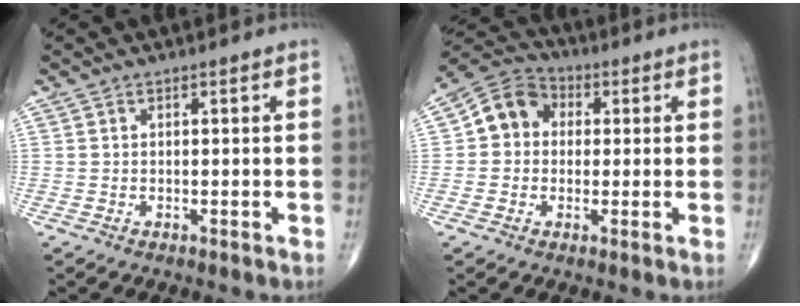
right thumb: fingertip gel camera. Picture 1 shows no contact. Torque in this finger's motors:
{"motor_torque": [-0.43, 0.56, 0.02, -0.10, 0.04]}